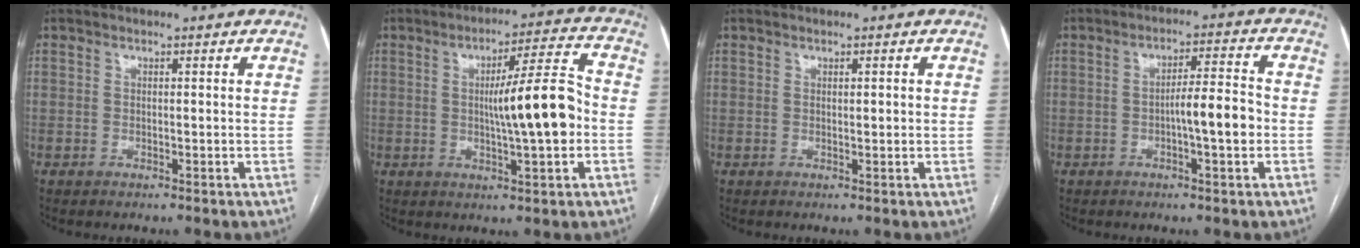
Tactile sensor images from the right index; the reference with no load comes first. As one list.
[{"total": 11.1, "force": [-0.8, 0.7, 11.1], "torque": [-0.169, 0.013, -0.014]}, {"total": 1.0, "force": [0.3, 0.3, 0.9], "torque": [-0.013, 0.000, 0.005]}, {"total": 6.3, "force": [-1.3, 0.7, 6.1], "torque": [-0.096, 0.011, -0.021]}]